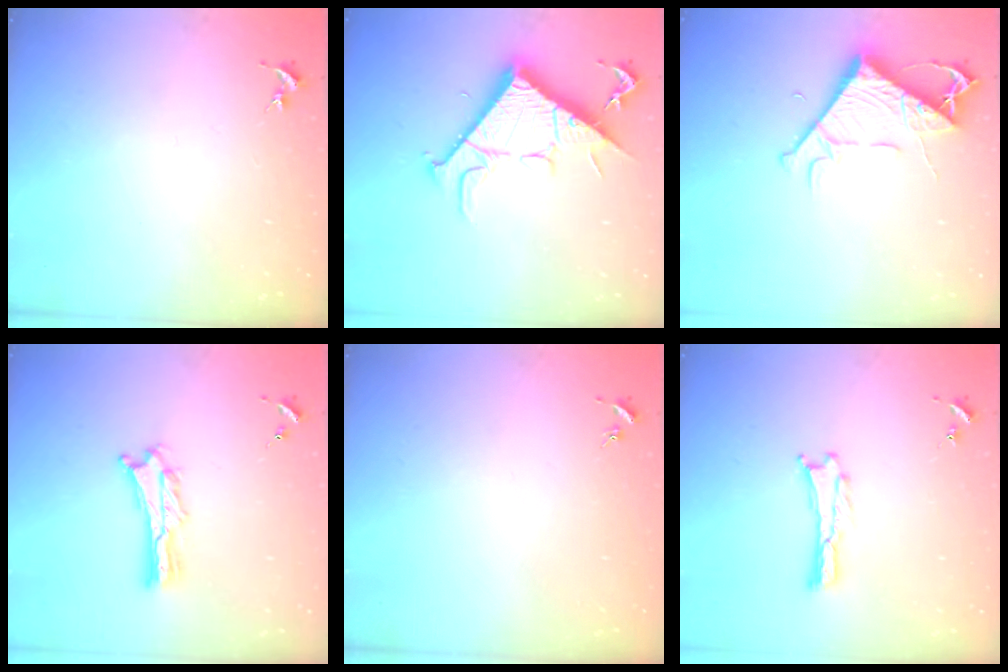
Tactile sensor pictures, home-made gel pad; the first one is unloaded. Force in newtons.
{"total": 13.0, "press": 13.0, "slide": 0.2}
{"total": 8.0, "press": 7.9, "slide": 0.8}
{"total": 2.7, "press": 2.7, "slide": 0.3}
{"total": 0.0}
{"total": 0.0}